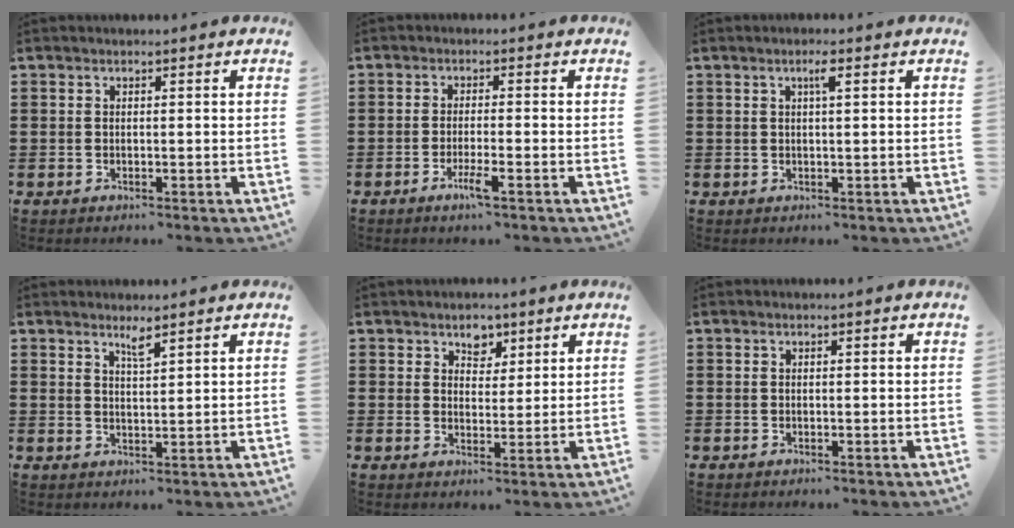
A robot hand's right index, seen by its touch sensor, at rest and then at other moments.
{"total": 3.5, "force": [-1.9, 0.0, 2.9], "torque": [-0.061, -0.012, -0.037]}
{"total": 2.0, "force": [0.9, 0.1, 1.8], "torque": [-0.038, 0.003, 0.013]}
{"total": 2.3, "force": [1.9, 0.1, 1.3], "torque": [-0.028, 0.002, 0.033]}
{"total": 3.4, "force": [2.2, 2.5, 0.9], "torque": [-0.023, 0.010, 0.037]}
{"total": 0.0}